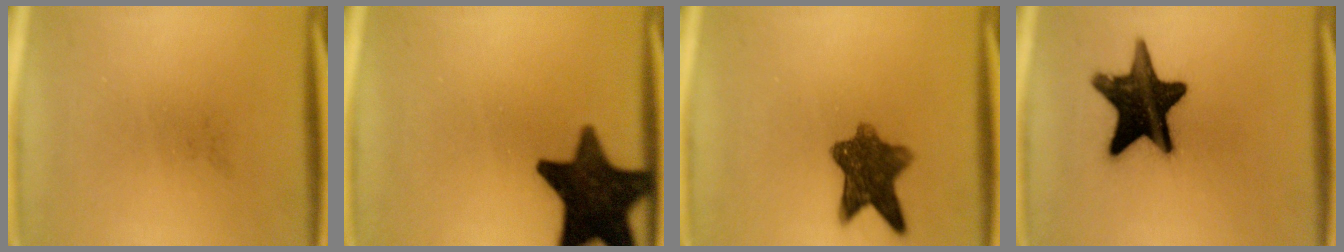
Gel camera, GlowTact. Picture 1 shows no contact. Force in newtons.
{"total": 15.7}
{"total": 8.7}
{"total": 16.8}